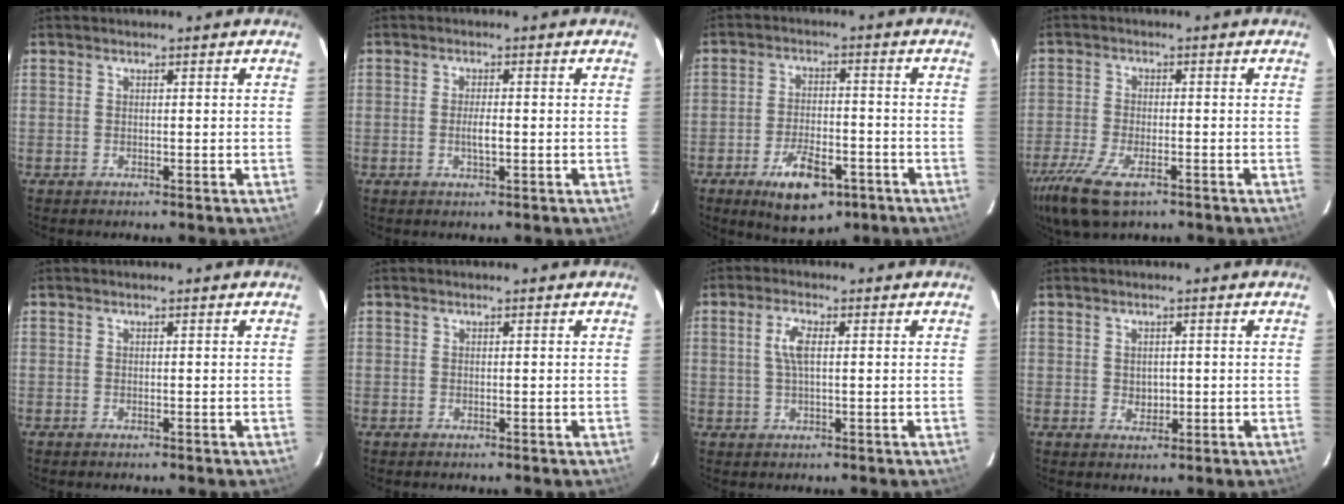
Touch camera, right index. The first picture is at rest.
{"total": 2.4, "force": [-0.4, 0.7, 2.3], "torque": [-0.042, -0.004, -0.007]}
{"total": 11.0, "force": [-6.2, 4.9, 7.7], "torque": [-0.145, -0.003, -0.090]}
{"total": 11.9, "force": [-7.6, 4.7, 7.9], "torque": [-0.195, -0.041, -0.142]}
{"total": 0.0}
{"total": 0.0}
{"total": 4.0, "force": [0.7, 1.4, 3.7], "torque": [-0.076, 0.006, 0.017]}
{"total": 1.3, "force": [0.2, 1.2, 0.5], "torque": [-0.006, 0.001, 0.005]}